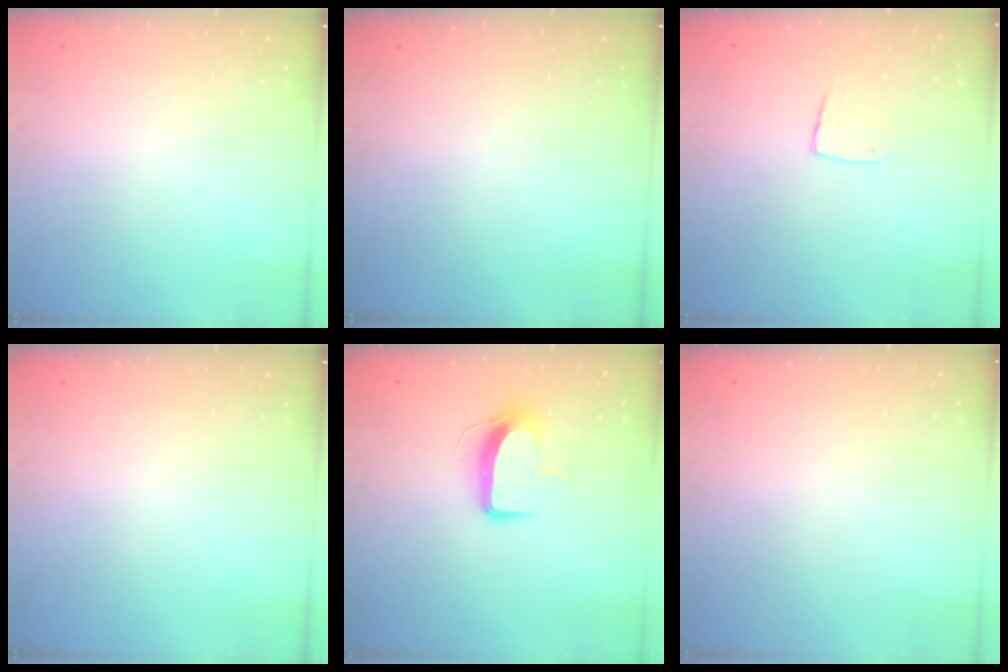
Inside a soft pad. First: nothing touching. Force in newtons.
{"total": 0.0}
{"total": 5.9, "press": 5.9, "slide": 0.4}
{"total": 0.0}
{"total": 9.8, "press": 9.8, "slide": 0.3}
{"total": 0.0}